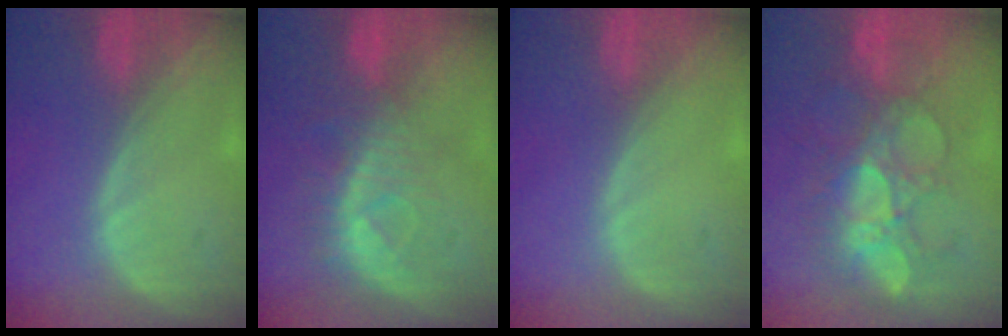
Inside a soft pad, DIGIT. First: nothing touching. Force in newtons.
{"total": 8.2, "press": 7.4, "slide": 3.6}
{"total": 0.0}
{"total": 9.3, "press": 8.9, "slide": 2.6}